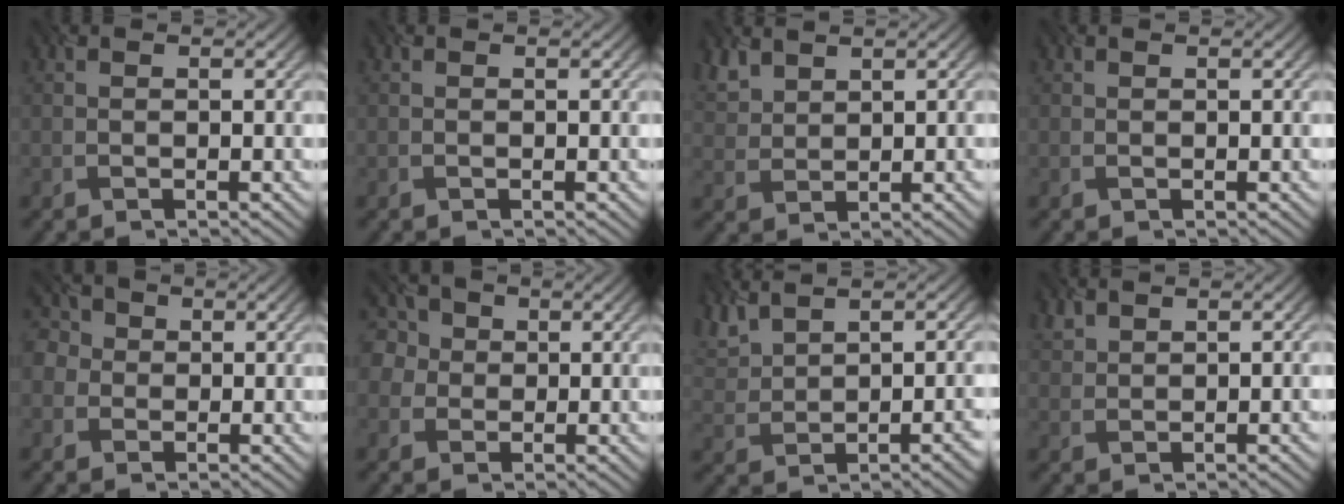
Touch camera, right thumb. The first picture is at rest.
{"total": 0.0}
{"total": 3.4, "force": [2.8, 1.5, 1.0], "torque": [-0.038, 0.008, 0.068]}
{"total": 0.0}
{"total": 3.4, "force": [-0.2, 3.4, -0.1], "torque": [-0.007, 0.007, -0.023]}
{"total": 5.4, "force": [1.3, 5.1, 1.2], "torque": [-0.051, 0.021, -0.008]}
{"total": 7.4, "force": [3.9, 3.2, 5.3], "torque": [-0.111, 0.018, 0.079]}
{"total": 1.9, "force": [1.6, 0.7, 0.6], "torque": [-0.026, 0.012, 0.039]}